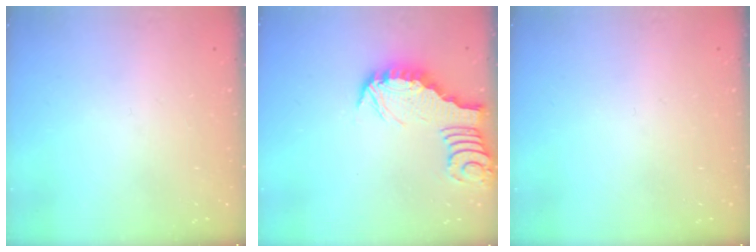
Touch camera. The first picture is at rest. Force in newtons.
{"total": 2.6, "press": 2.6, "slide": 0.2}
{"total": 0.0}